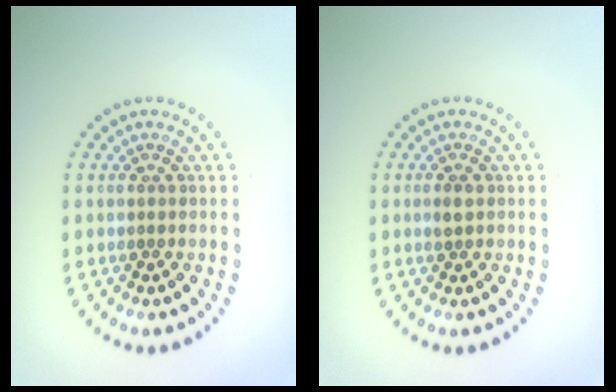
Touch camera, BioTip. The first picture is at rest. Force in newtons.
{"total": 1.1, "press": 1.1, "slide": 0.1}